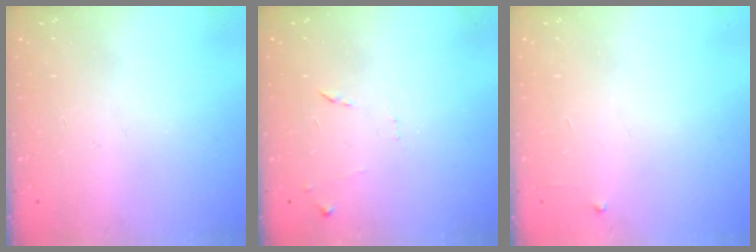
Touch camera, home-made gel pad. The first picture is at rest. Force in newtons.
{"total": 7.5, "press": 7.5, "slide": 0.6}
{"total": 2.6, "press": 2.6, "slide": 0.4}